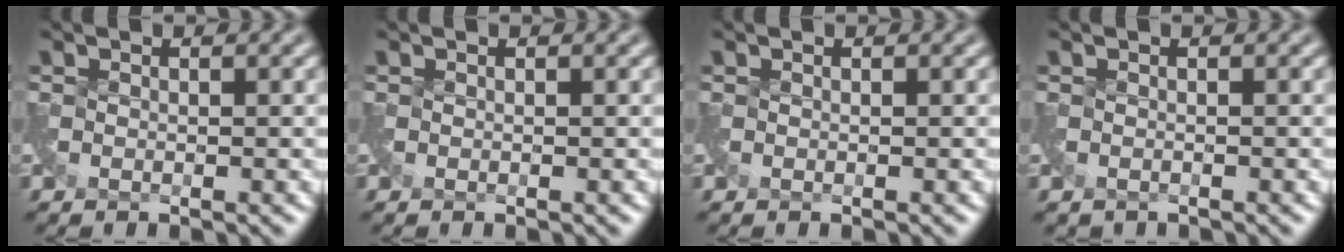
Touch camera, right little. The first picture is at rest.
{"total": 0.0}
{"total": 0.0}
{"total": 0.8, "force": [-0.7, 0.4, 0.0], "torque": [-0.004, -0.009, -0.016]}